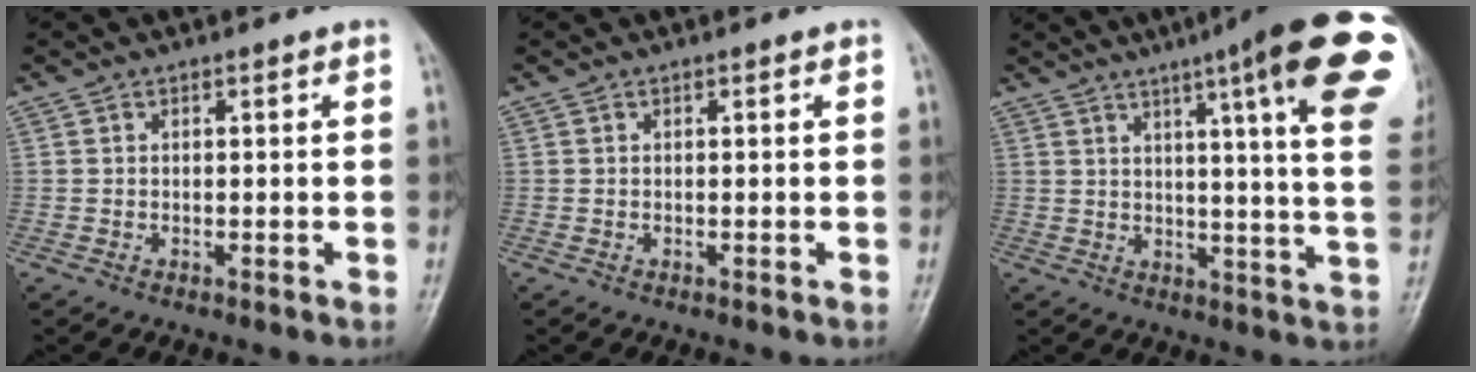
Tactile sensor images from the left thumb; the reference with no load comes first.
{"total": 0.0}
{"total": 23.3, "force": [11.5, 2.9, 20.1], "torque": [-0.219, -0.027, 0.132]}